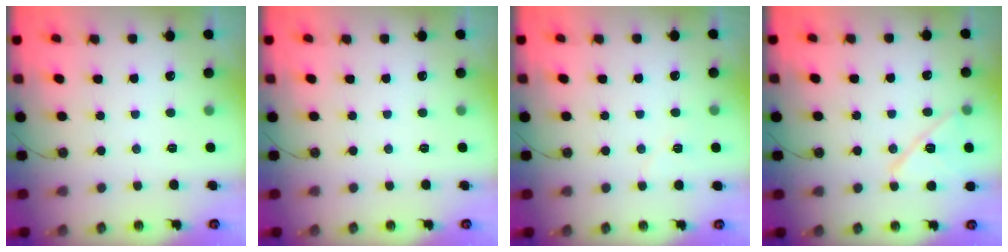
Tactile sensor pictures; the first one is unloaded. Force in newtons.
{"total": 0.0}
{"total": 6.3, "press": 5.7, "slide": 2.8}
{"total": 12.1, "press": 10.4, "slide": 6.2}